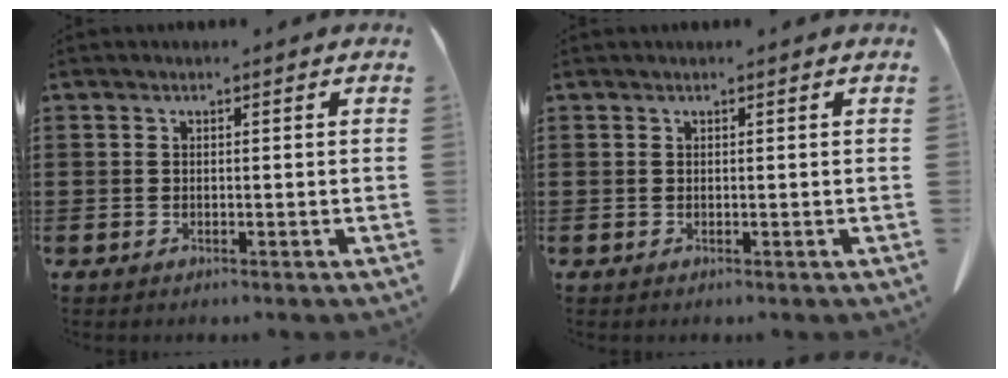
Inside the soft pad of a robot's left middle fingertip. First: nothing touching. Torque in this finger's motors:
{"motor_torque": [0.27, 0.12, 0.00, -0.01]}